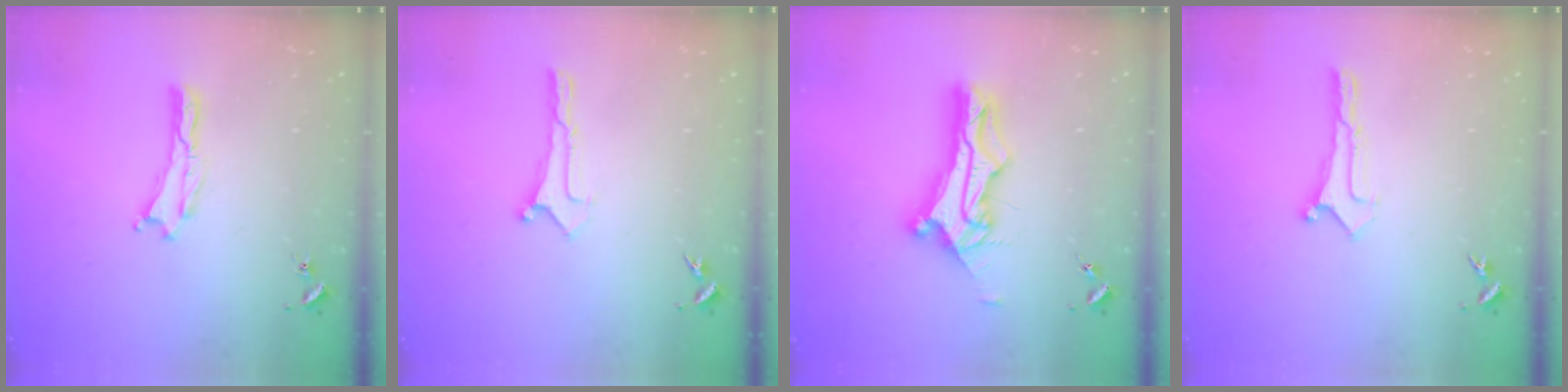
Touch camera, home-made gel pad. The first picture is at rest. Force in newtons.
{"total": 0.0}
{"total": 10.8, "press": 10.7, "slide": 0.9}
{"total": 0.0}